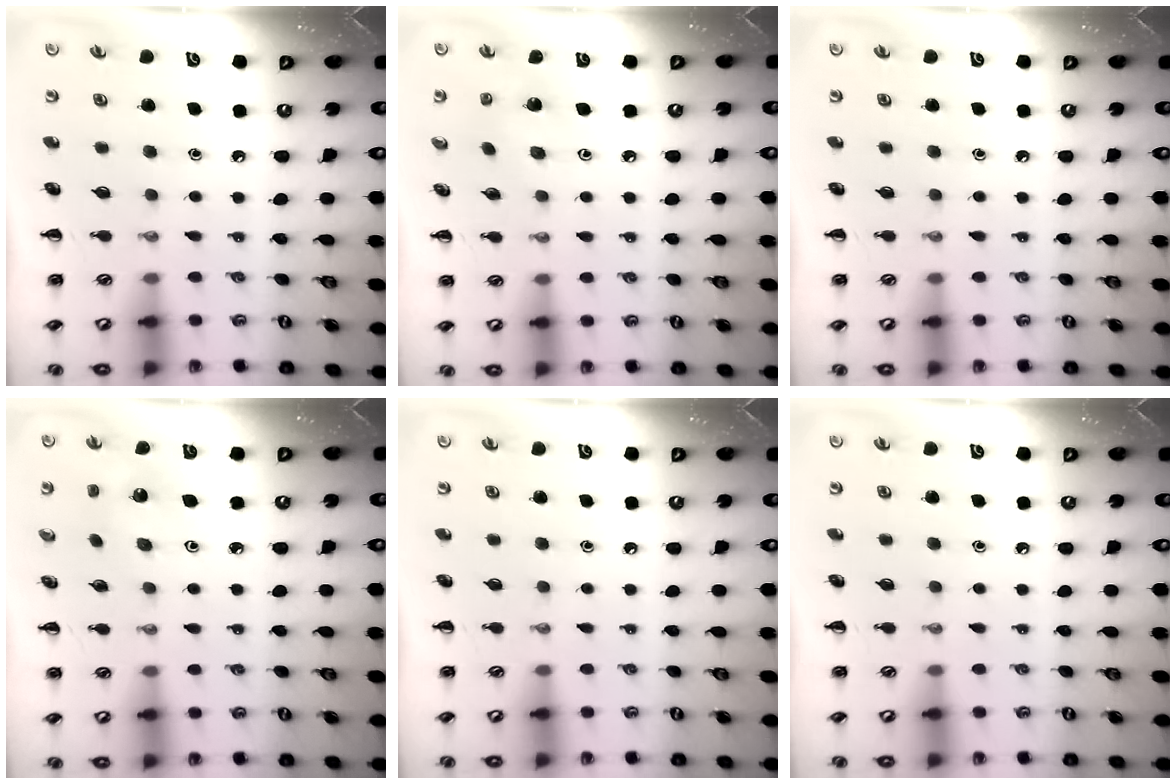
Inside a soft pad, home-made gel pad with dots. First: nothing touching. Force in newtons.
{"total": 2.0, "press": 1.9, "slide": 0.6}
{"total": 0.0}
{"total": 2.1, "press": 2.0, "slide": 0.7}
{"total": 0.0}
{"total": 0.0}